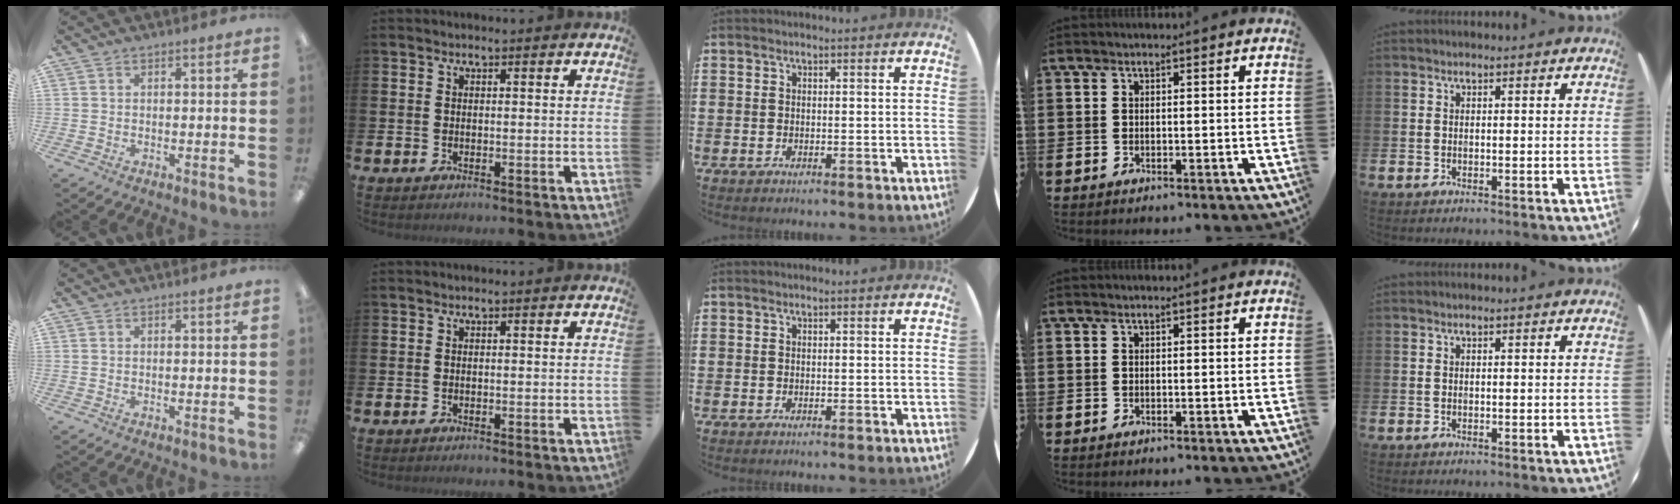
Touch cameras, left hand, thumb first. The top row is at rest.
{}